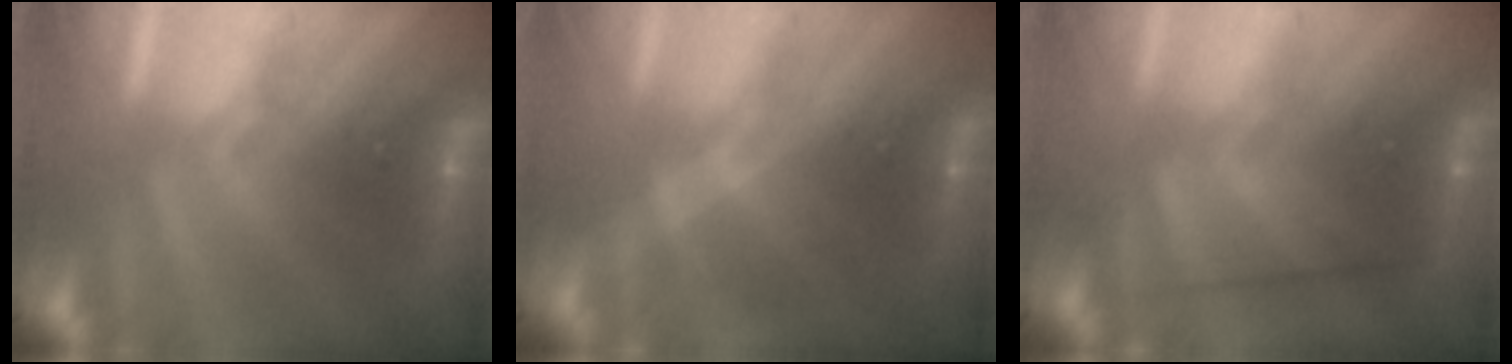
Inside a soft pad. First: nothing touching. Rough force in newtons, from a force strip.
{"total": 1.7}
{"total": 2.6}